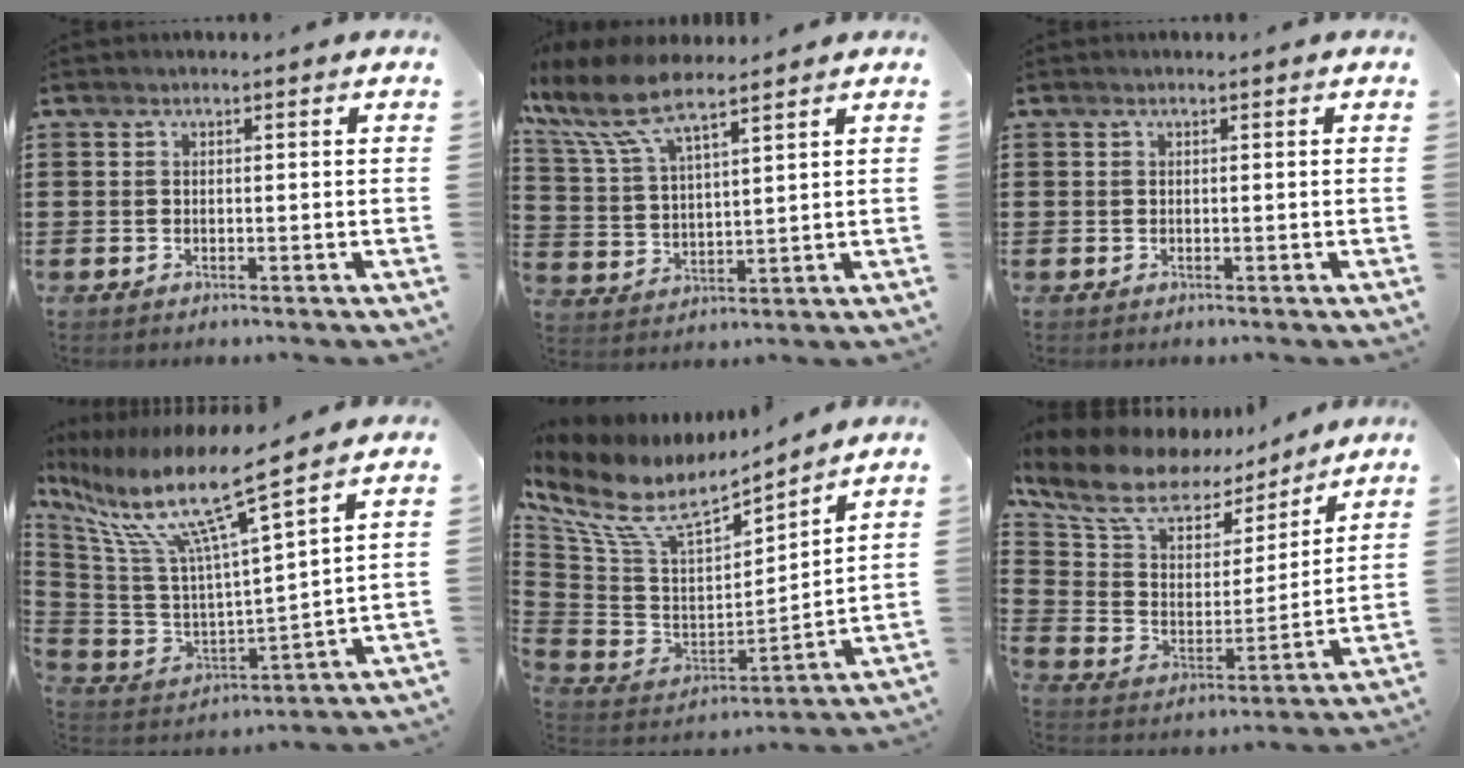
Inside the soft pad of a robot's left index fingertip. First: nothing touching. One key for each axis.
{"total": 9.0, "fx": 6.9, "fy": 2.4, "fz": 5.3, "tx": -0.135, "ty": -0.026, "tz": 0.121}
{"total": 0.0}
{"total": 12.8, "fx": 8.2, "fy": 1.5, "fz": 9.7, "tx": -0.218, "ty": -0.053, "tz": 0.131}
{"total": 9.8, "fx": 6.9, "fy": 3.6, "fz": 6.0, "tx": -0.146, "ty": -0.048, "tz": 0.120}
{"total": 11.0, "fx": 8.2, "fy": 5.4, "fz": 5.0, "tx": -0.130, "ty": -0.041, "tz": 0.146}